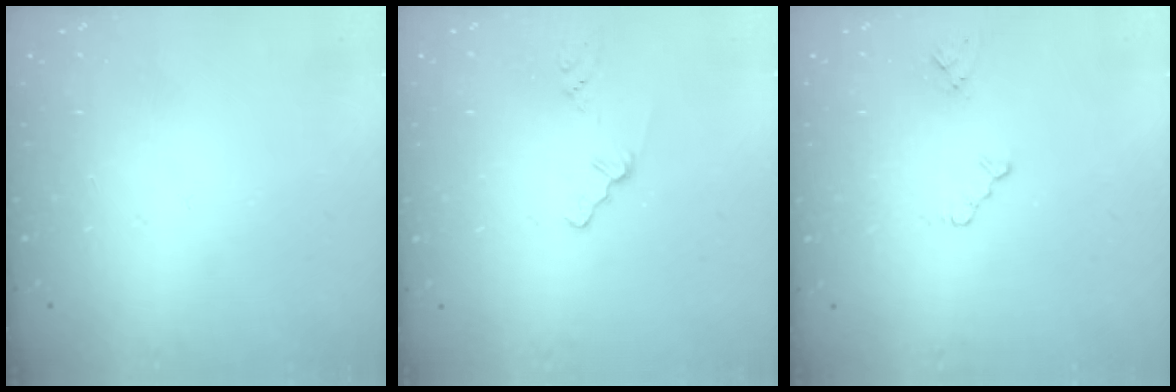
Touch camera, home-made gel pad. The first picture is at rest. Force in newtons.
{"total": 0.9, "press": 0.8, "slide": 0.2}
{"total": 2.9, "press": 2.9, "slide": 0.5}